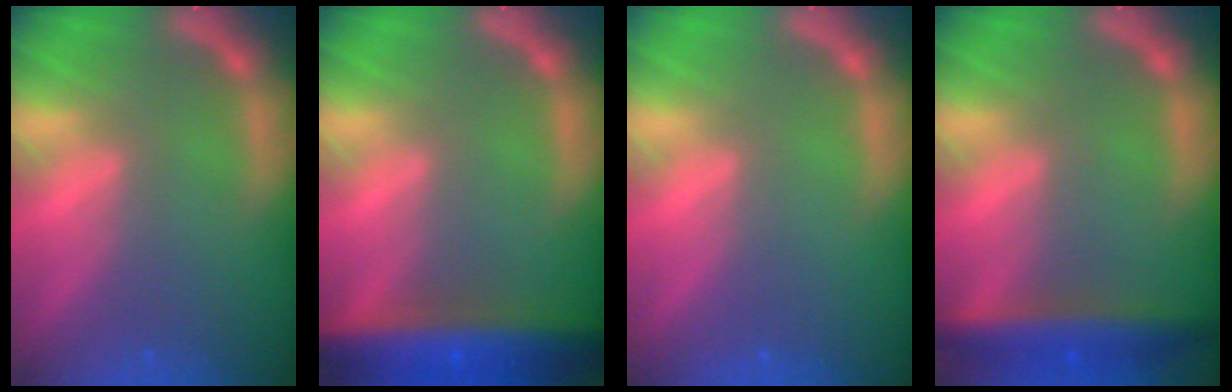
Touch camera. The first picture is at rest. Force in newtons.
{"total": 10.0}
{"total": 0.0}
{"total": 5.5}